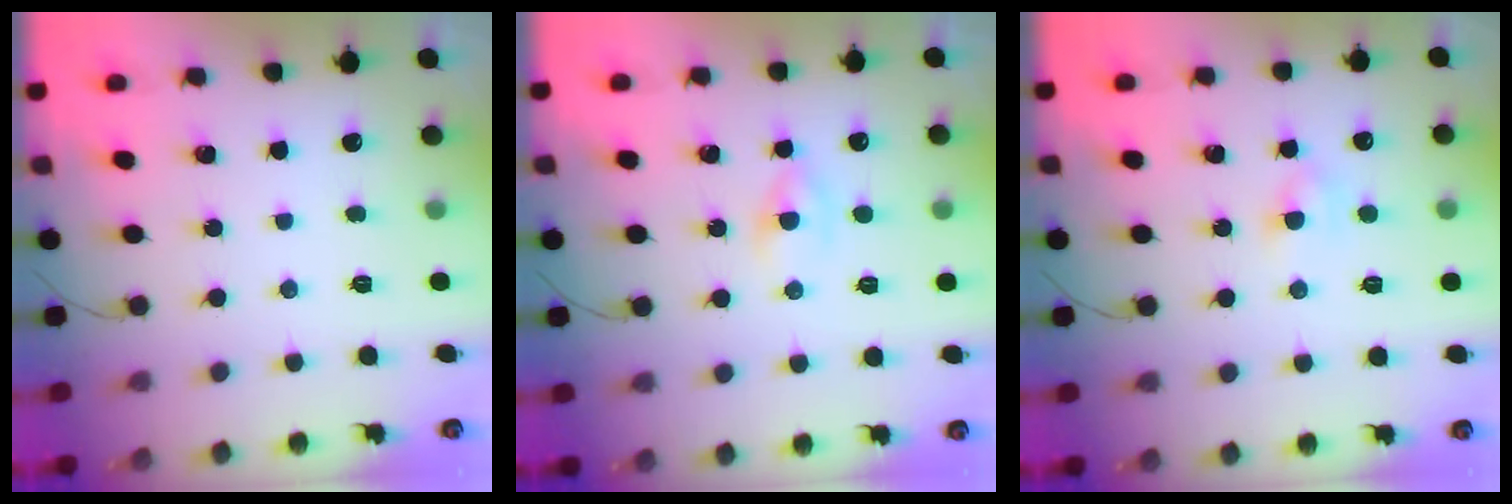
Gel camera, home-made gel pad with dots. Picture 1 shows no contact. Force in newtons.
{"total": 1.4, "press": 1.1, "slide": 0.9}
{"total": 3.0, "press": 2.9, "slide": 0.8}